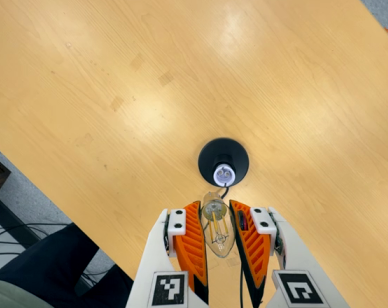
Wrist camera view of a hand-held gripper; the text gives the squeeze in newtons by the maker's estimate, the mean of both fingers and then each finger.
{"total": 21.0, "left": 22.8, "right": 19.1}